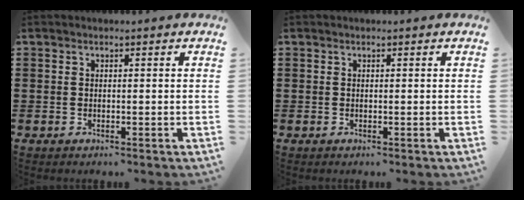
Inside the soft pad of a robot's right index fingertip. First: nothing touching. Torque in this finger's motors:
{"motor_torque": [0.00, 0.00, 0.00, 0.00]}